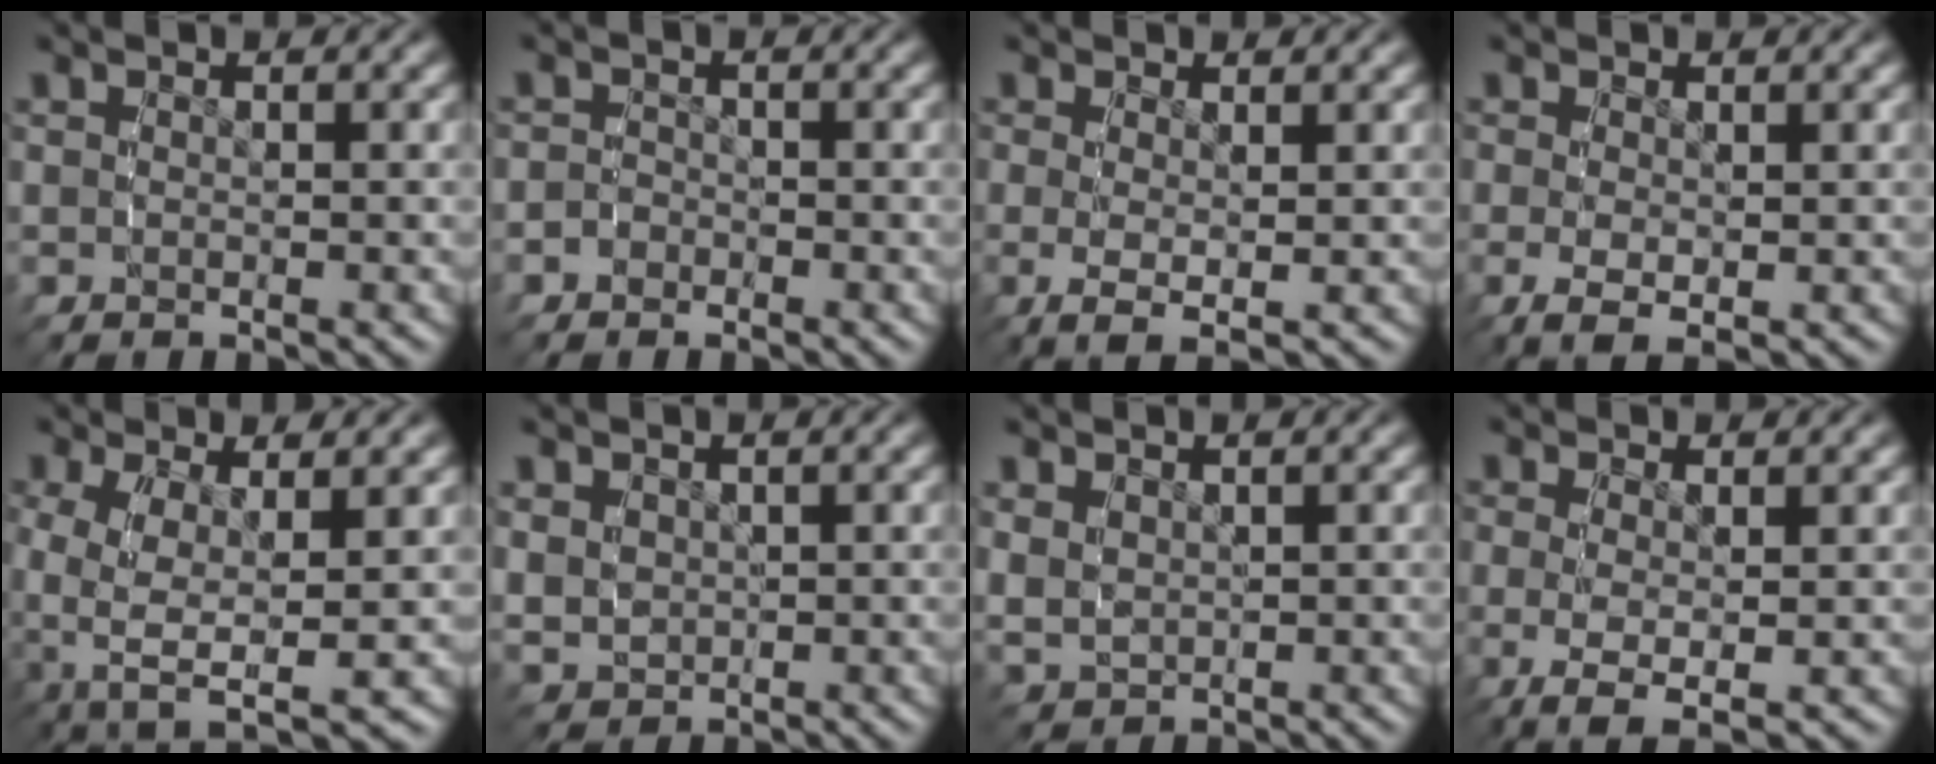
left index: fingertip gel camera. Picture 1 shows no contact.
{"total": 2.0, "force": [-1.3, 1.5, -0.2], "torque": [-0.004, -0.010, -0.026]}
{"total": 2.9, "force": [-0.4, 1.1, 2.6], "torque": [-0.056, -0.017, 0.001]}
{"total": 2.4, "force": [-0.6, 1.1, 2.0], "torque": [-0.042, -0.014, -0.004]}
{"total": 7.9, "force": [-1.8, 5.1, 5.7], "torque": [-0.145, -0.045, -0.014]}
{"total": 3.7, "force": [0.7, 3.2, 1.6], "torque": [-0.052, -0.018, 0.024]}
{"total": 3.0, "force": [0.9, 2.5, 1.3], "torque": [-0.043, -0.010, 0.027]}
{"total": 3.8, "force": [-1.1, 1.6, 3.3], "torque": [-0.076, -0.024, -0.006]}